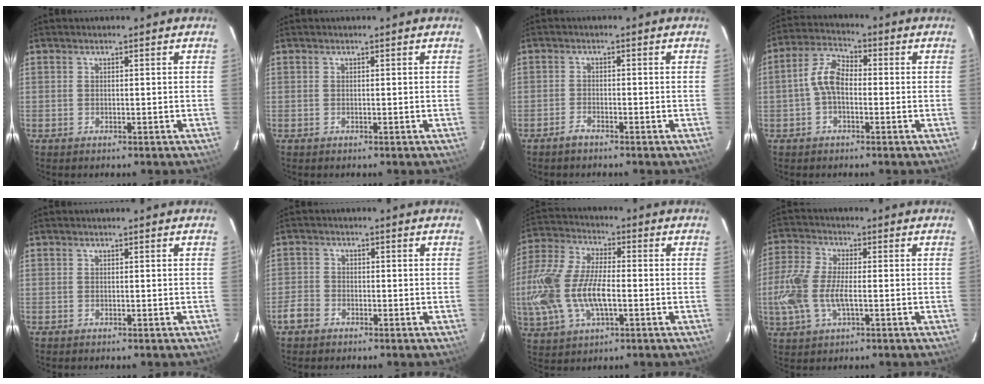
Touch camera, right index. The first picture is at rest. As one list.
[{"total": 0.0}, {"total": 1.8, "force": [-1.6, 0.5, 0.7], "torque": [-0.023, 0.002, -0.033]}, {"total": 6.2, "force": [-1.0, 3.5, 5.0], "torque": [-0.105, 0.021, -0.023]}, {"total": 0.0}, {"total": 3.6, "force": [-2.3, 2.6, 0.9], "torque": [-0.023, 0.007, -0.046]}, {"total": 19.0, "force": [-2.9, 9.4, 16.2], "torque": [-0.363, -0.003, -0.050]}, {"total": 10.7, "force": [-1.9, 5.1, 9.1], "torque": [-0.208, 0.003, -0.036]}]